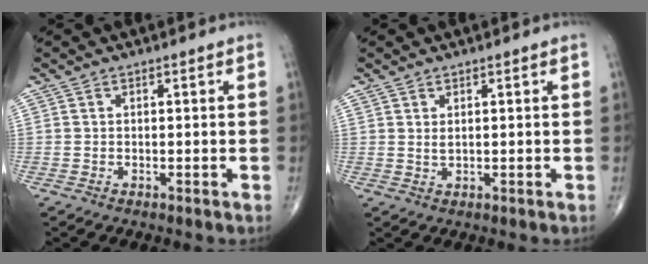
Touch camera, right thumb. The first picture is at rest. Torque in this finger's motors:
{"motor_torque": [-0.04, -0.13, 0.30, 0.14, -0.05]}